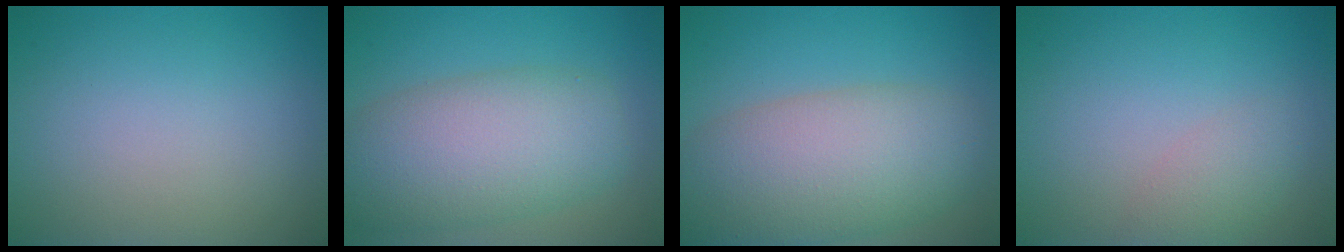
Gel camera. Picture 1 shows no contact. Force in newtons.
{"total": 8.5, "press": 8.5, "slide": 0.2}
{"total": 9.2, "press": 9.1, "slide": 0.7}
{"total": 2.1, "press": 2.1, "slide": 0.1}